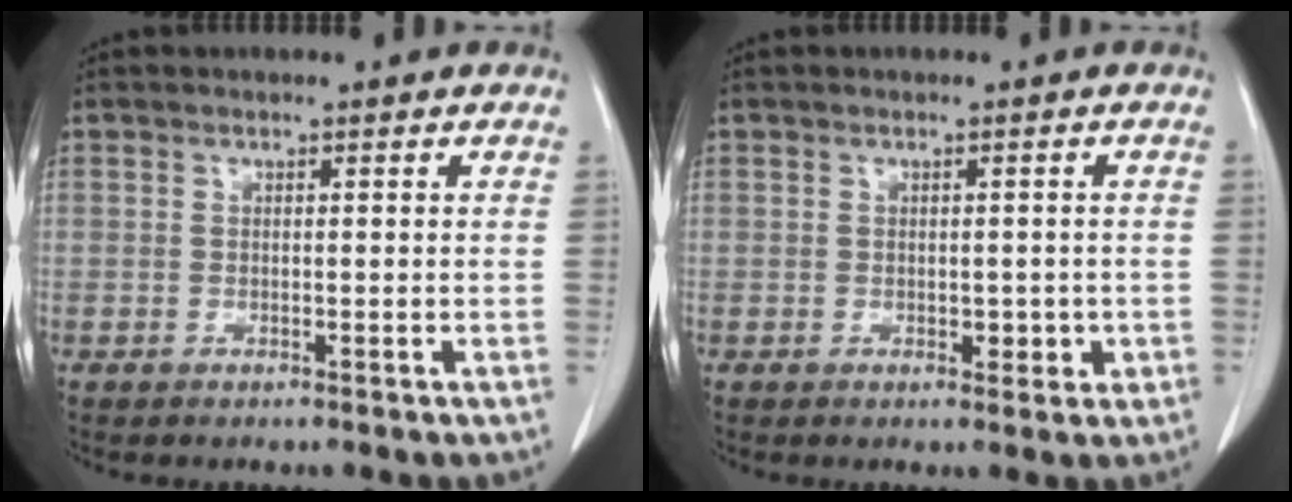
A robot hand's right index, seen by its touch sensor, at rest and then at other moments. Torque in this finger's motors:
{"motor_torque": [0.00, 0.09, 0.00, 0.01]}